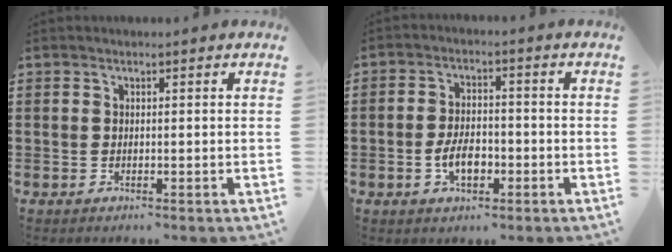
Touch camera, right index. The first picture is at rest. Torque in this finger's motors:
{"motor_torque": [1.08, 1.06, 0.44, 0.09]}